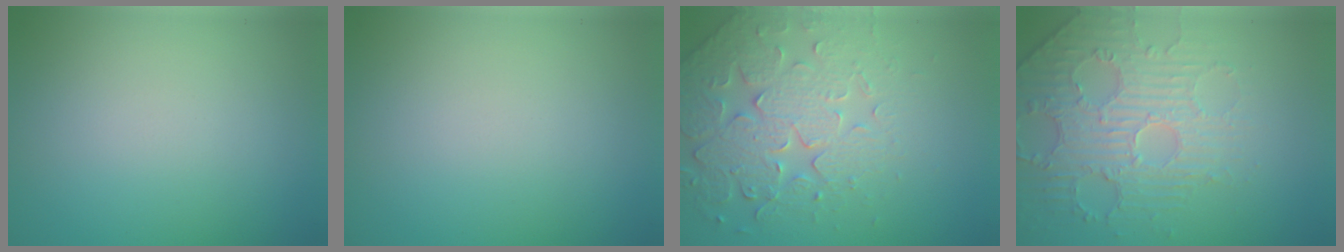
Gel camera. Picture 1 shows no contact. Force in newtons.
{"total": 0.0}
{"total": 5.0, "press": 4.8, "slide": 1.5}
{"total": 4.8, "press": 3.8, "slide": 3.0}